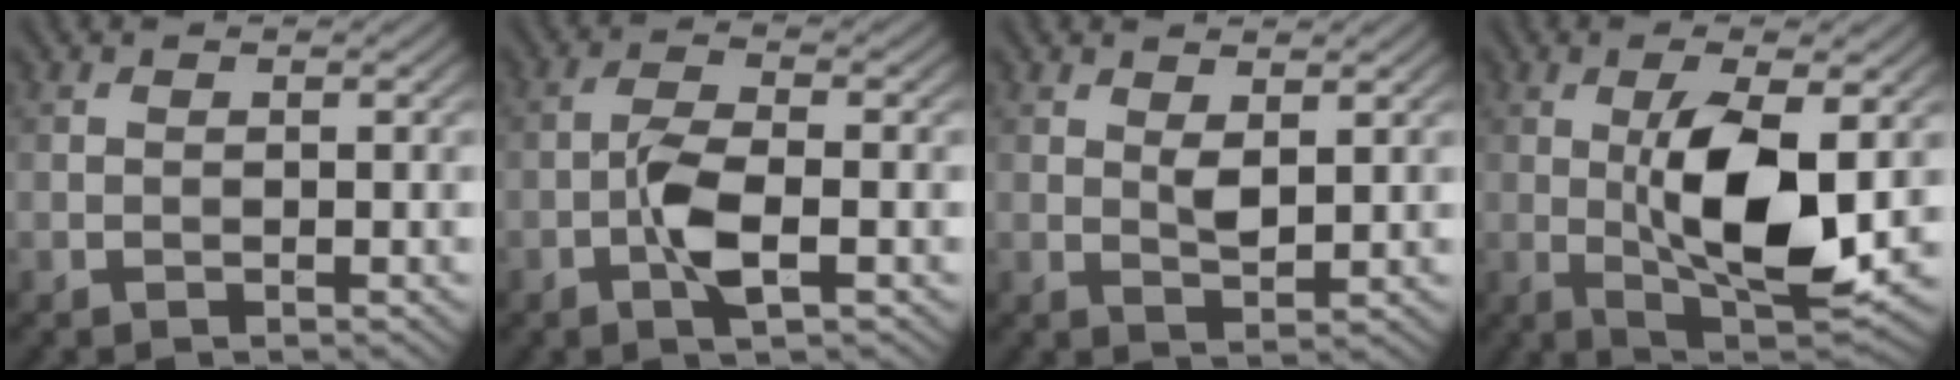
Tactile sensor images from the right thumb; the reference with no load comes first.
{"total": 4.9, "force": [-1.6, 1.6, 4.3], "torque": [-0.093, 0.004, -0.037]}
{"total": 2.2, "force": [1.1, 0.8, 1.8], "torque": [-0.041, -0.005, 0.023]}
{"total": 10.8, "force": [0.3, 3.7, 10.1], "torque": [-0.179, -0.007, 0.010]}